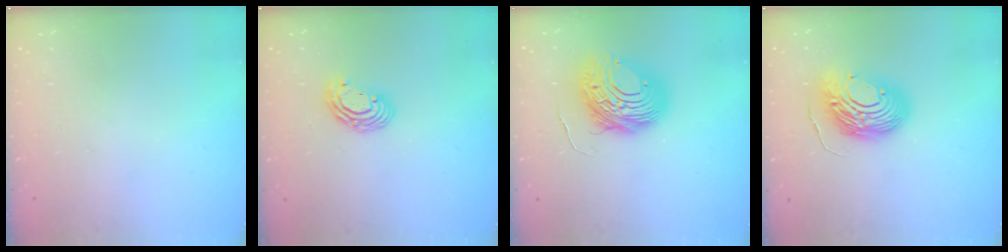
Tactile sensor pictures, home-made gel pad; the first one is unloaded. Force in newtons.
{"total": 7.6, "press": 7.6, "slide": 0.9}
{"total": 12.2, "press": 12.1, "slide": 1.3}
{"total": 14.1, "press": 14.1, "slide": 1.2}